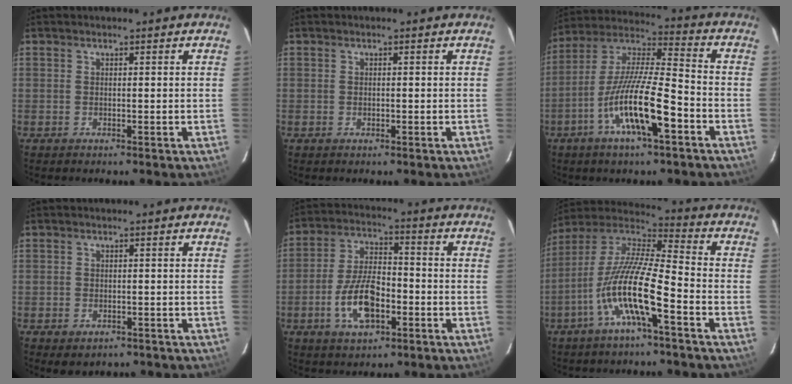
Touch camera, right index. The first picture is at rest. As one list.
[{"total": 0.6, "force": [-0.1, 0.6, 0.1], "torque": [-0.001, 0.000, 0.000]}, {"total": 15.5, "force": [-6.7, 2.9, 13.6], "torque": [-0.265, -0.011, -0.129]}, {"total": 3.5, "force": [-2.1, 2.4, 1.6], "torque": [-0.034, -0.009, -0.024]}, {"total": 11.4, "force": [-4.3, 5.3, 9.1], "torque": [-0.186, 0.005, -0.072]}, {"total": 14.8, "force": [-6.5, 2.1, 13.1], "torque": [-0.248, -0.009, -0.129]}]